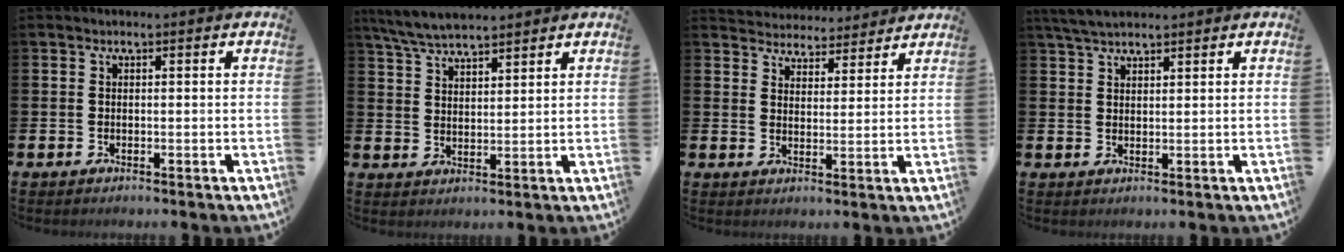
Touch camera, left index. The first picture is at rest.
{"total": 5.7, "force": [5.4, 0.9, 1.5], "torque": [-0.051, -0.014, 0.101]}
{"total": 4.3, "force": [4.2, 1.0, -0.6], "torque": [-0.005, -0.032, 0.074]}
{"total": 3.8, "force": [3.4, 1.0, 1.4], "torque": [-0.031, -0.006, 0.063]}